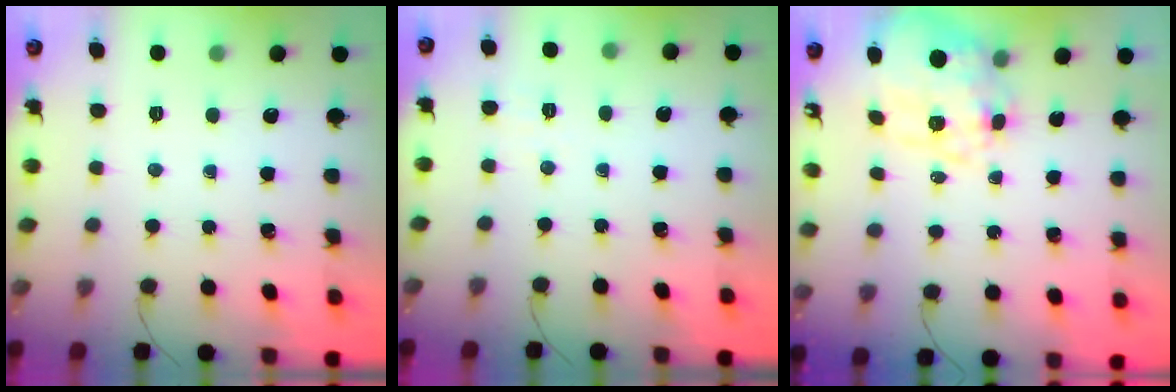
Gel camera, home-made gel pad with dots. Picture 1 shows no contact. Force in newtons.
{"total": 1.4, "press": 0.5, "slide": 1.3}
{"total": 13.7, "press": 13.5, "slide": 2.6}